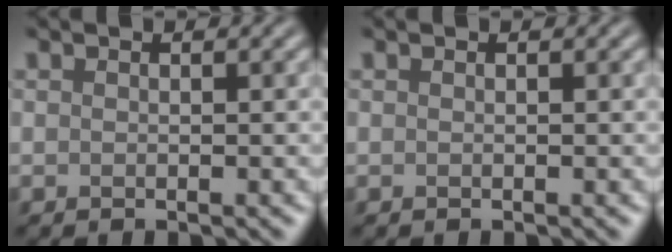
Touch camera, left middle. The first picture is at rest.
{"total": 0.0}